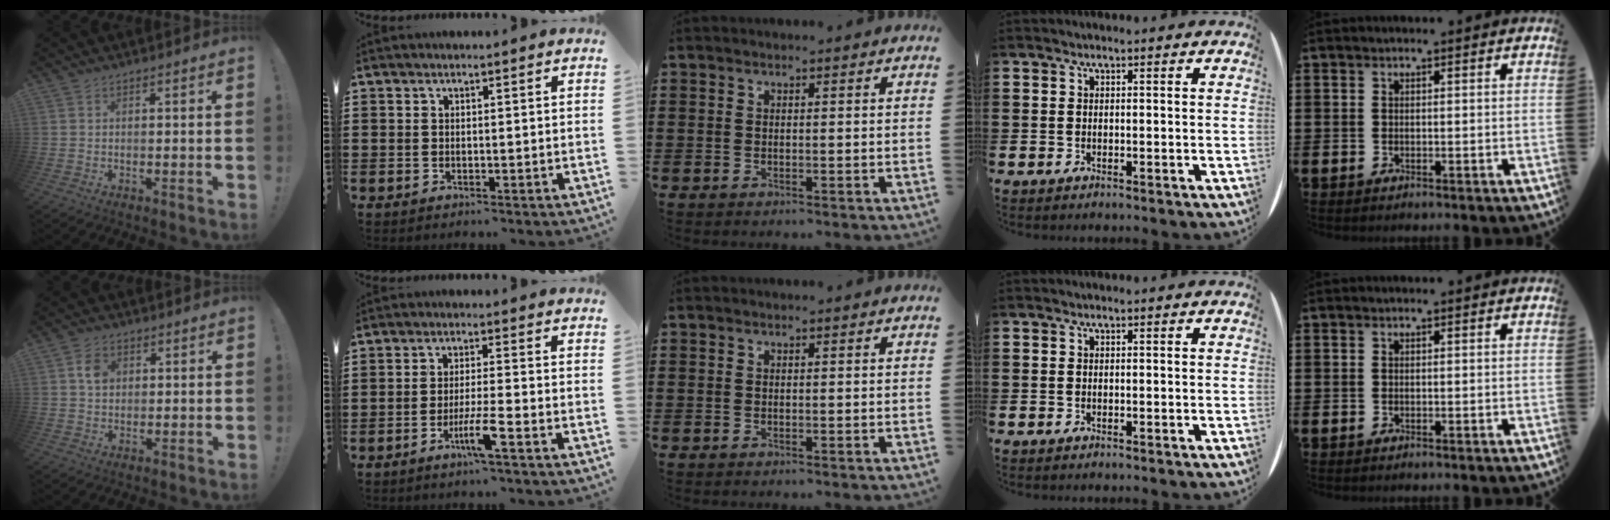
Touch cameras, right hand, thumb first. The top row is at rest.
{"thumb": {"total": 4.5, "force": [1.1, 3.6, 2.6], "torque": [-0.027, -0.001, 0.016]}, "index": {"total": 4.9, "force": [-2.7, -0.1, 4.2], "torque": [-0.082, -0.014, -0.050]}}